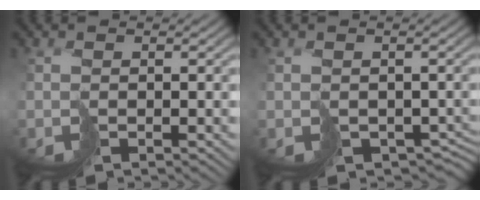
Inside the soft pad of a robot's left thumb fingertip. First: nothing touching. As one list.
[{"total": 3.1, "force": [-0.8, 2.5, 1.8], "torque": [-0.036, -0.021, -0.010]}]